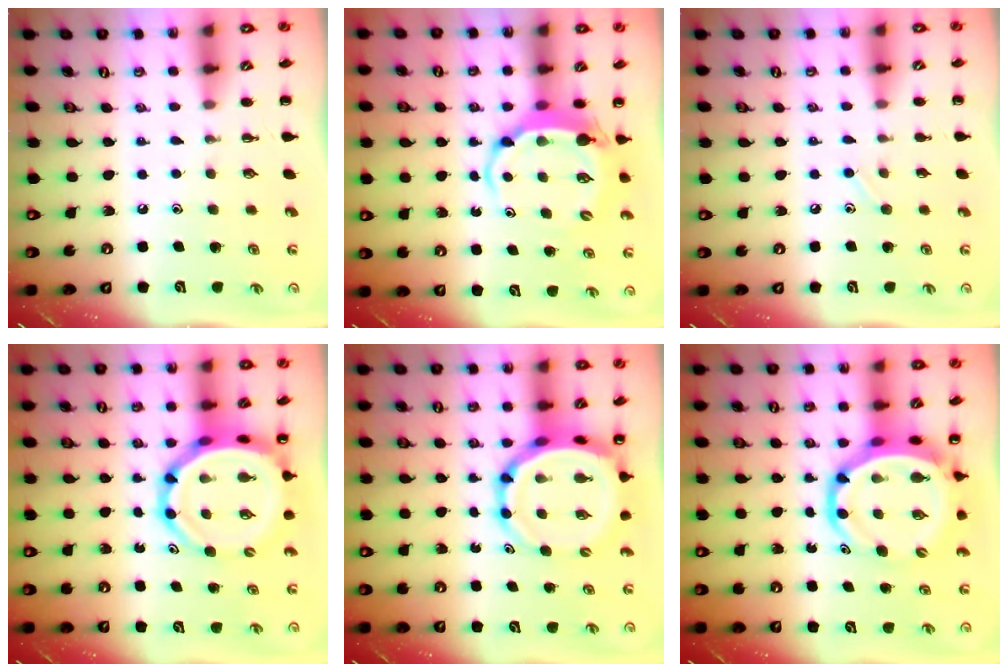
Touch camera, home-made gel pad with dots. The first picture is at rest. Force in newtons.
{"total": 5.7, "press": 5.7, "slide": 0.9}
{"total": 5.3, "press": 4.9, "slide": 2.0}
{"total": 11.2, "press": 10.7, "slide": 3.4}
{"total": 10.5, "press": 10.0, "slide": 3.2}
{"total": 11.0, "press": 10.6, "slide": 3.2}